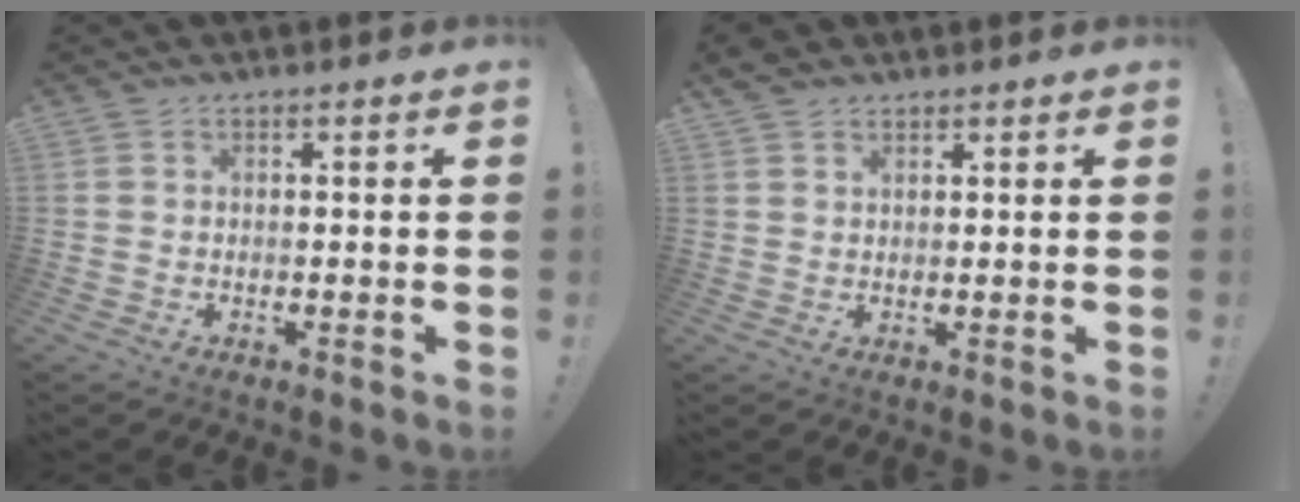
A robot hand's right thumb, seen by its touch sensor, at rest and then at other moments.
{"total": 2.6, "force": [2.1, 1.4, 0.6], "torque": [-0.002, -0.014, 0.038]}